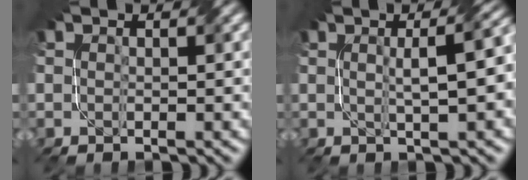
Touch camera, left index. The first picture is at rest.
{"total": 6.8, "force": [1.1, 2.0, 6.4], "torque": [-0.050, 0.030, 0.006]}